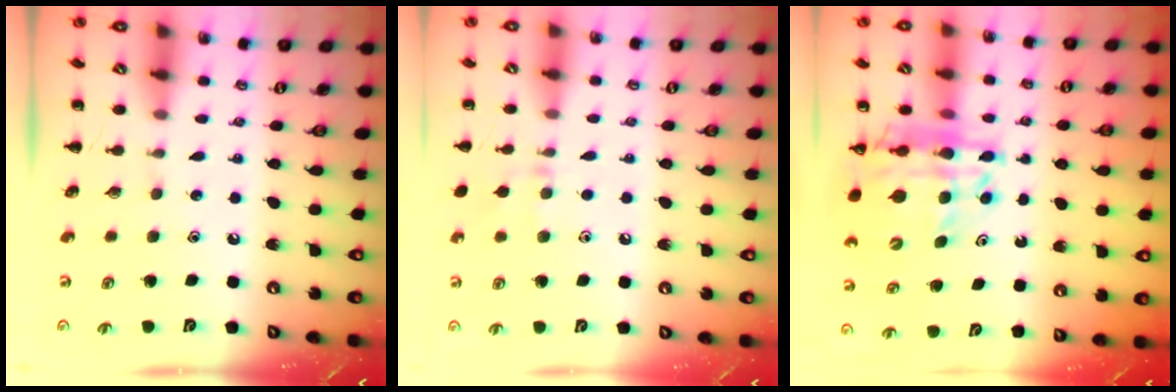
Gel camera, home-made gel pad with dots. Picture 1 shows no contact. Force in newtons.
{"total": 6.8, "press": 6.4, "slide": 2.3}
{"total": 16.8, "press": 16.2, "slide": 4.5}